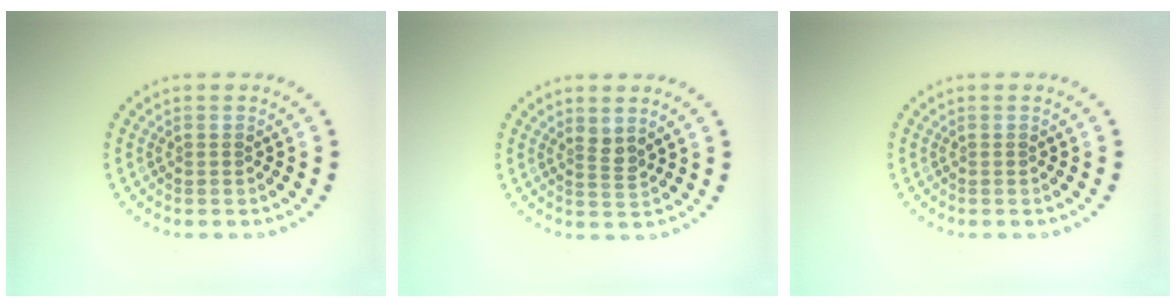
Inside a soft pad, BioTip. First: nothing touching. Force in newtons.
{"total": 1.4, "press": 1.1, "slide": 1.0}
{"total": 0.0}